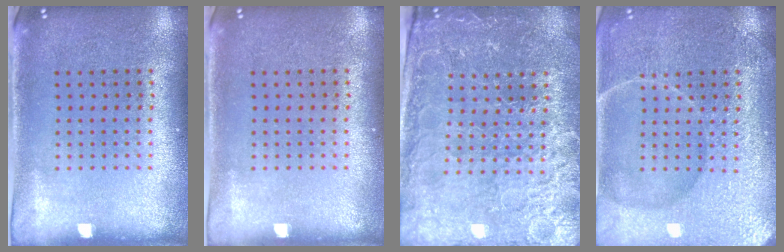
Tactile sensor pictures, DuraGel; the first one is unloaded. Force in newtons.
{"total": 0.0}
{"total": 4.0, "press": 3.8, "slide": 0.9}
{"total": 6.6, "press": 6.5, "slide": 0.9}